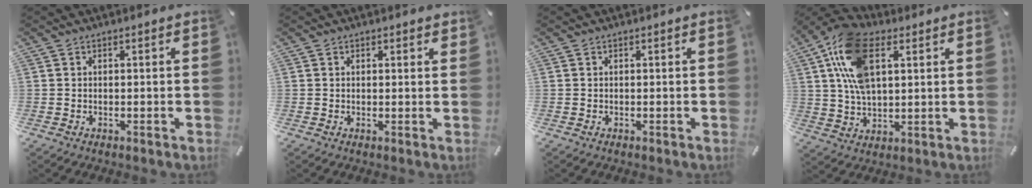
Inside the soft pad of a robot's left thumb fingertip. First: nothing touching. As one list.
[{"total": 0.7, "force": [0.5, 0.5, 0.2], "torque": [0.005, -0.002, 0.008]}, {"total": 0.0}, {"total": 15.1, "force": [5.5, 8.9, 10.9], "torque": [-0.255, 0.004, 0.098]}]